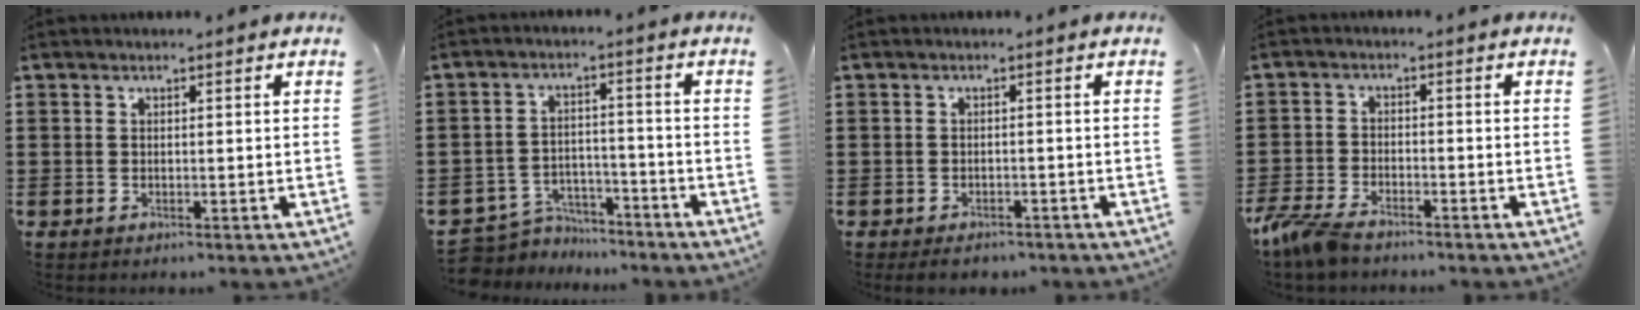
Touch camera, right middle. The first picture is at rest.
{"total": 4.9, "force": [-4.7, 1.2, 0.4], "torque": [-0.028, 0.000, -0.102]}
{"total": 1.7, "force": [-1.5, 0.4, 0.5], "torque": [-0.013, -0.002, -0.030]}
{"total": 4.9, "force": [-4.1, 1.1, 2.4], "torque": [-0.075, -0.010, -0.088]}